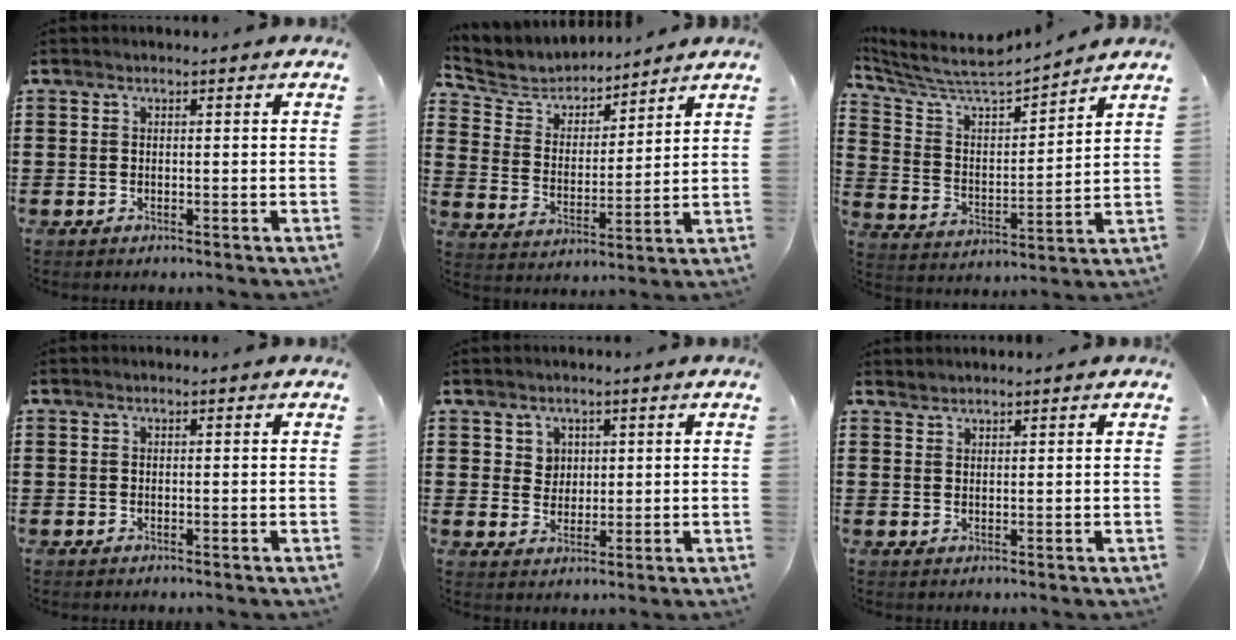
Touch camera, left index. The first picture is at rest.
{"total": 5.1, "force": [4.8, 1.6, 0.3], "torque": [-0.040, -0.028, 0.080]}
{"total": 7.4, "force": [7.0, 0.6, 2.3], "torque": [-0.078, -0.055, 0.117]}
{"total": 0.0}
{"total": 2.9, "force": [1.3, 2.4, 0.6], "torque": [-0.016, 0.004, 0.023]}
{"total": 1.0, "force": [1.0, 0.0, -0.1], "torque": [0.000, -0.001, 0.021]}